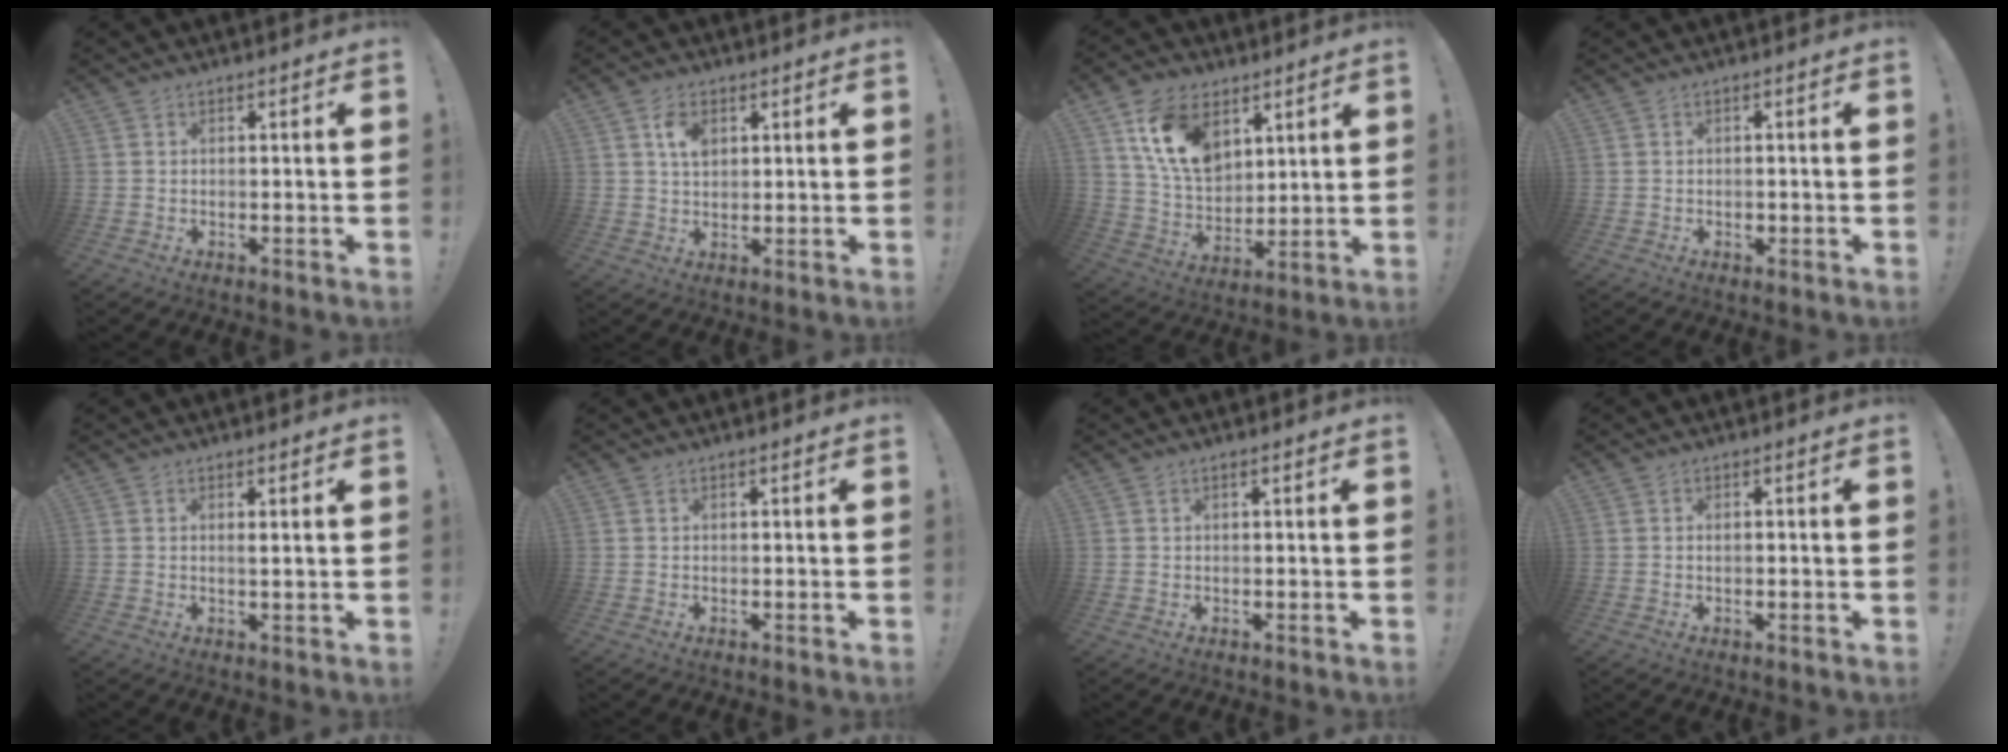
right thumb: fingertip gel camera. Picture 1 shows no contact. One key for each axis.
{"total": 5.4, "fx": 2.0, "fy": 3.5, "fz": 3.5, "tx": -0.044, "ty": -0.004, "tz": 0.033}
{"total": 15.6, "fx": 7.5, "fy": 10.4, "fz": 8.9, "tx": -0.171, "ty": -0.029, "tz": 0.143}
{"total": 1.2, "fx": -0.5, "fy": 1.0, "fz": 0.5, "tx": -0.007, "ty": 0.002, "tz": -0.009}
{"total": 1.5, "fx": 0.8, "fy": -0.2, "fz": 1.3, "tx": -0.011, "ty": -0.008, "tz": 0.010}
{"total": 0.0}
{"total": 0.7, "fx": 0.1, "fy": -0.3, "fz": 0.6, "tx": -0.005, "ty": -0.003, "tz": -0.001}
{"total": 0.7, "fx": -0.2, "fy": 0.4, "fz": 0.5, "tx": -0.011, "ty": 0.002, "tz": -0.003}